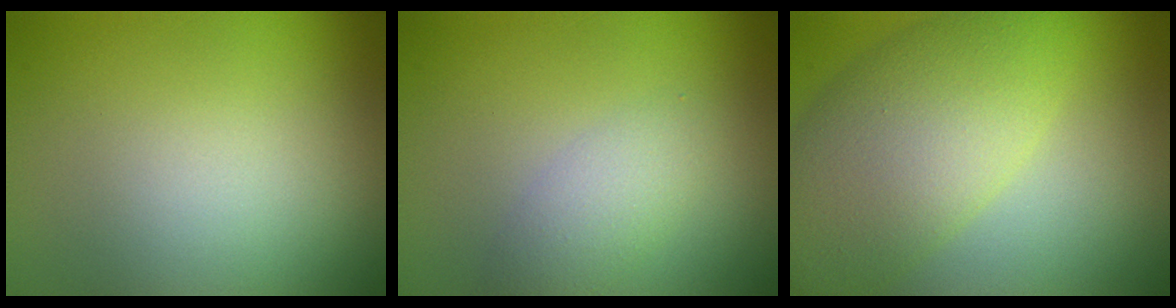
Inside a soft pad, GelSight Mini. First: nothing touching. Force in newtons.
{"total": 2.1, "press": 2.1, "slide": 0.0}
{"total": 7.6, "press": 7.5, "slide": 0.3}